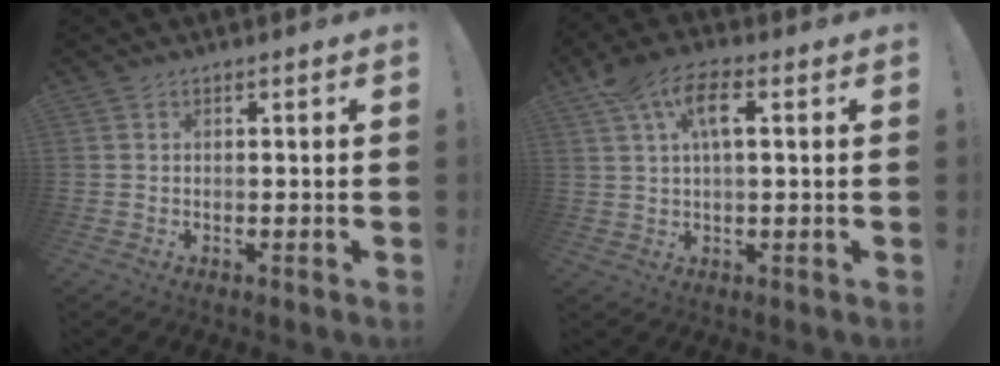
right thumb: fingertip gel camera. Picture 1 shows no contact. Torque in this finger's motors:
{"motor_torque": [-0.69, 0.94, 0.99, 0.28, 0.13]}